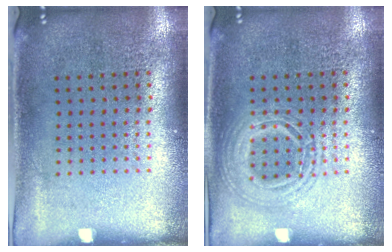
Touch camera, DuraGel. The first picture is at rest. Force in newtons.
{"total": 2.5, "press": 2.5, "slide": 0.3}